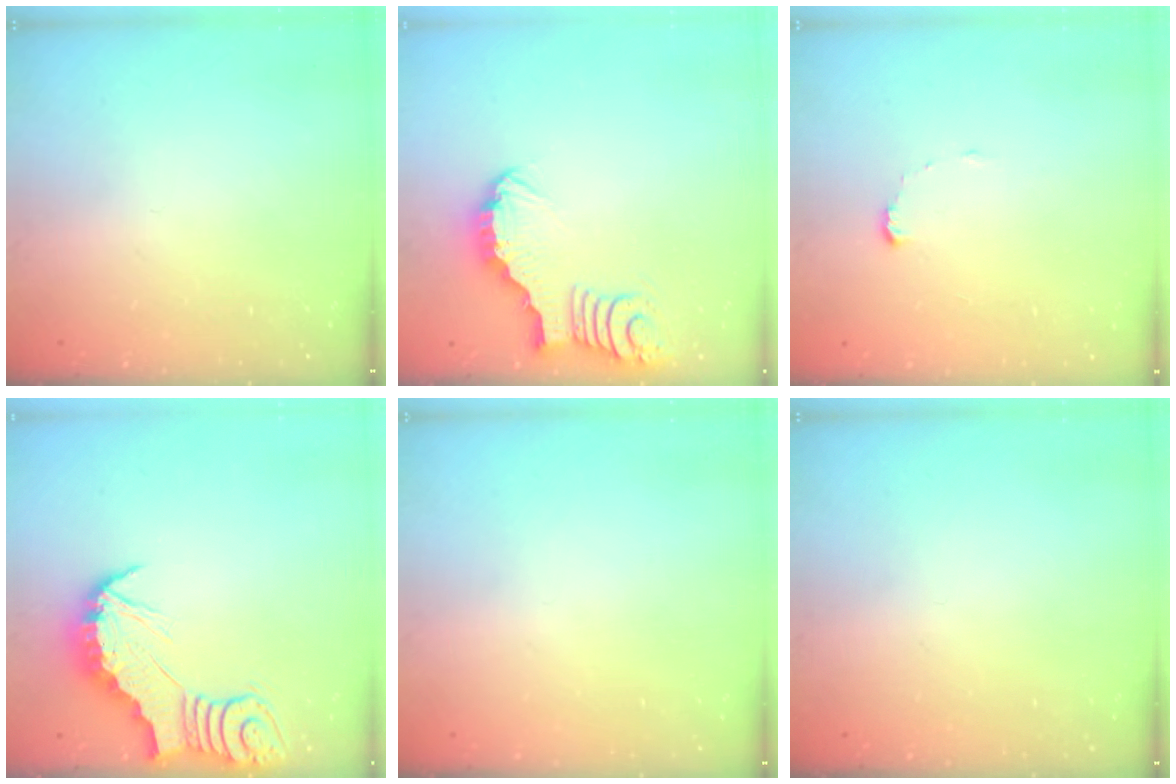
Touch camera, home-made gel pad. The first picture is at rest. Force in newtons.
{"total": 4.2, "press": 4.2, "slide": 0.4}
{"total": 5.2, "press": 5.2, "slide": 0.4}
{"total": 2.5, "press": 2.5, "slide": 0.2}
{"total": 0.0}
{"total": 0.0}